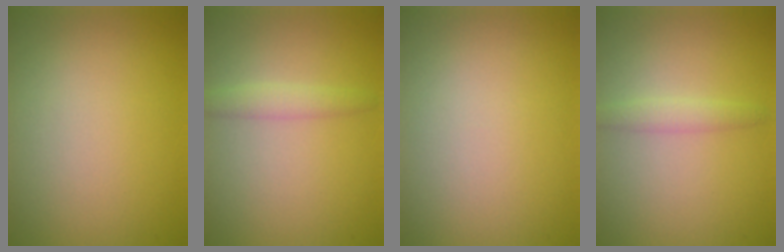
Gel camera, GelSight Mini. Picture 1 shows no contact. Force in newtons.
{"total": 1.5, "press": 1.5, "slide": 0.0}
{"total": 0.0}
{"total": 1.3, "press": 1.3, "slide": 0.1}